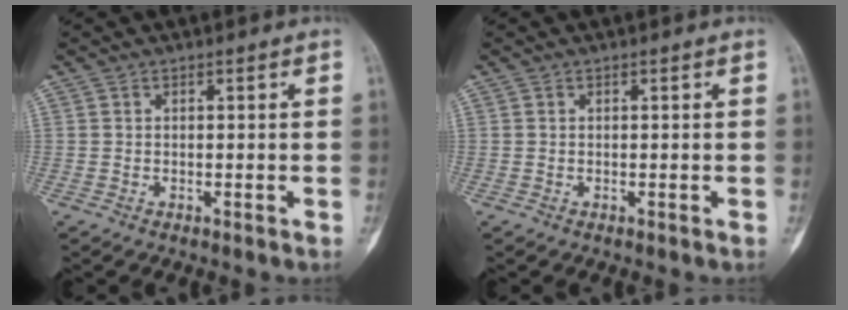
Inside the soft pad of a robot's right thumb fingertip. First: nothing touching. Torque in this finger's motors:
{"motor_torque": [0.18, 0.09, -0.01, 0.00, 0.02]}